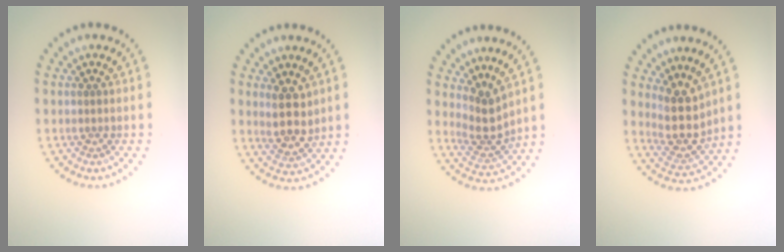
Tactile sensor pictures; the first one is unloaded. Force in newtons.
{"total": 3.2, "press": 2.9, "slide": 1.4}
{"total": 2.9, "press": 2.0, "slide": 2.1}
{"total": 3.8, "press": 3.0, "slide": 2.3}